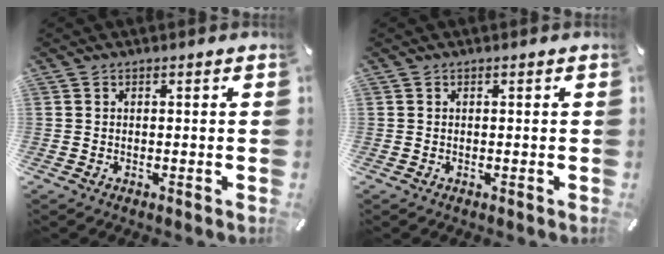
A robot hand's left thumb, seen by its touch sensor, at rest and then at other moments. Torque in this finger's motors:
{"motor_torque": [0.02, 0.01, -0.02, 0.06, 0.00]}